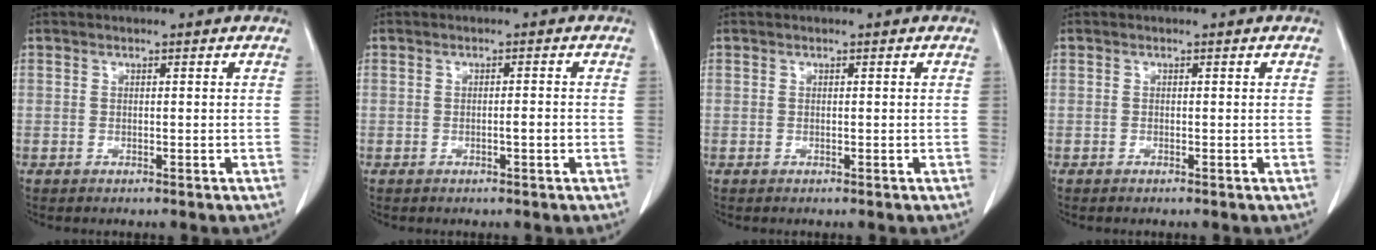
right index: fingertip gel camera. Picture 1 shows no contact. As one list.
[{"total": 1.4, "force": [-0.4, 0.1, 1.4], "torque": [-0.021, 0.000, -0.006]}, {"total": 0.0}, {"total": 0.0}]